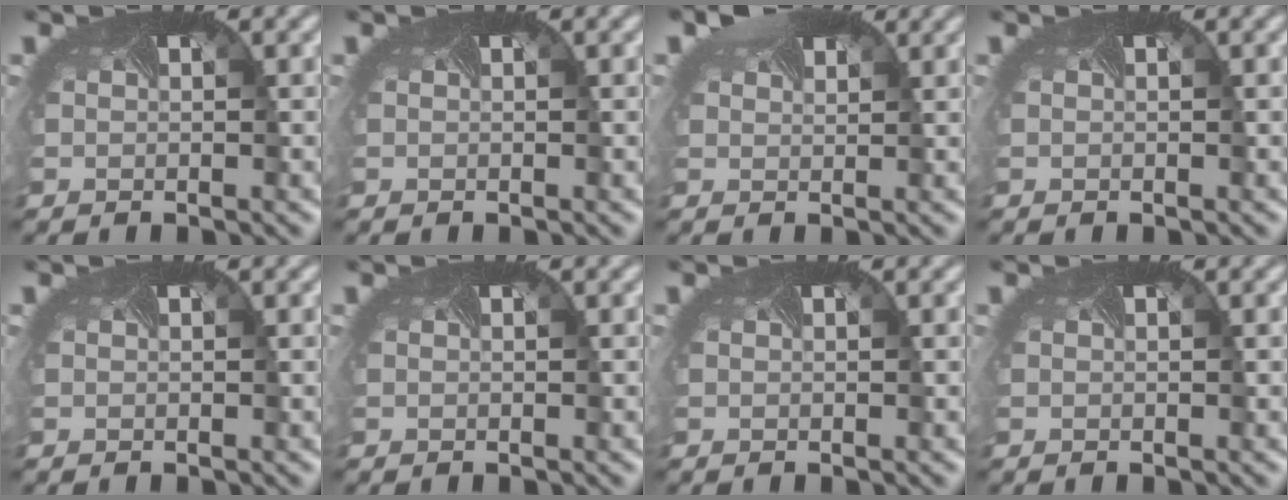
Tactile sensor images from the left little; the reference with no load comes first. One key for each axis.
{"total": 0.0}
{"total": 3.2, "fx": 2.5, "fy": 1.4, "fz": 1.4, "tx": -0.027, "ty": 0.008, "tz": 0.038}
{"total": 0.0}
{"total": 0.0}
{"total": 0.0}
{"total": 0.0}
{"total": 0.0}